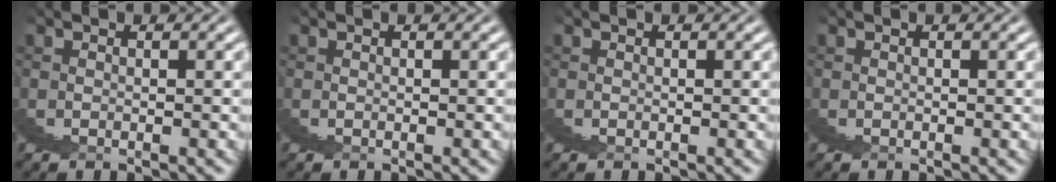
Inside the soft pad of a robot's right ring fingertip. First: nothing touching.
{"total": 0.0}
{"total": 0.0}
{"total": 0.0}